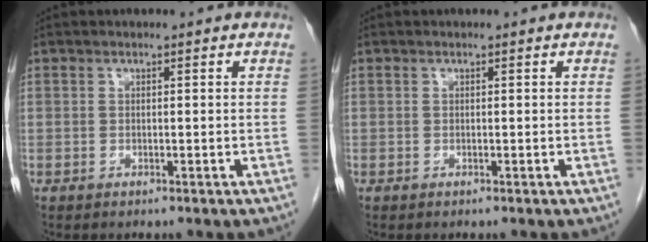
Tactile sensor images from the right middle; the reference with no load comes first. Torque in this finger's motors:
{"motor_torque": [0.09, -0.08, 0.00, -0.01]}